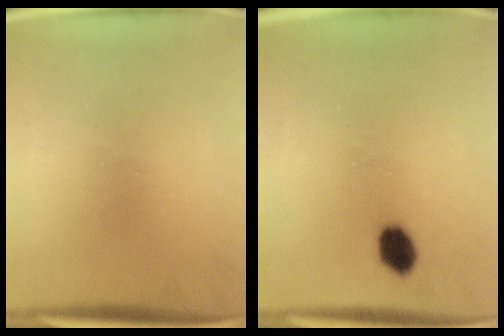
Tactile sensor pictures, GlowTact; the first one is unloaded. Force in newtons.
{"total": 4.4}